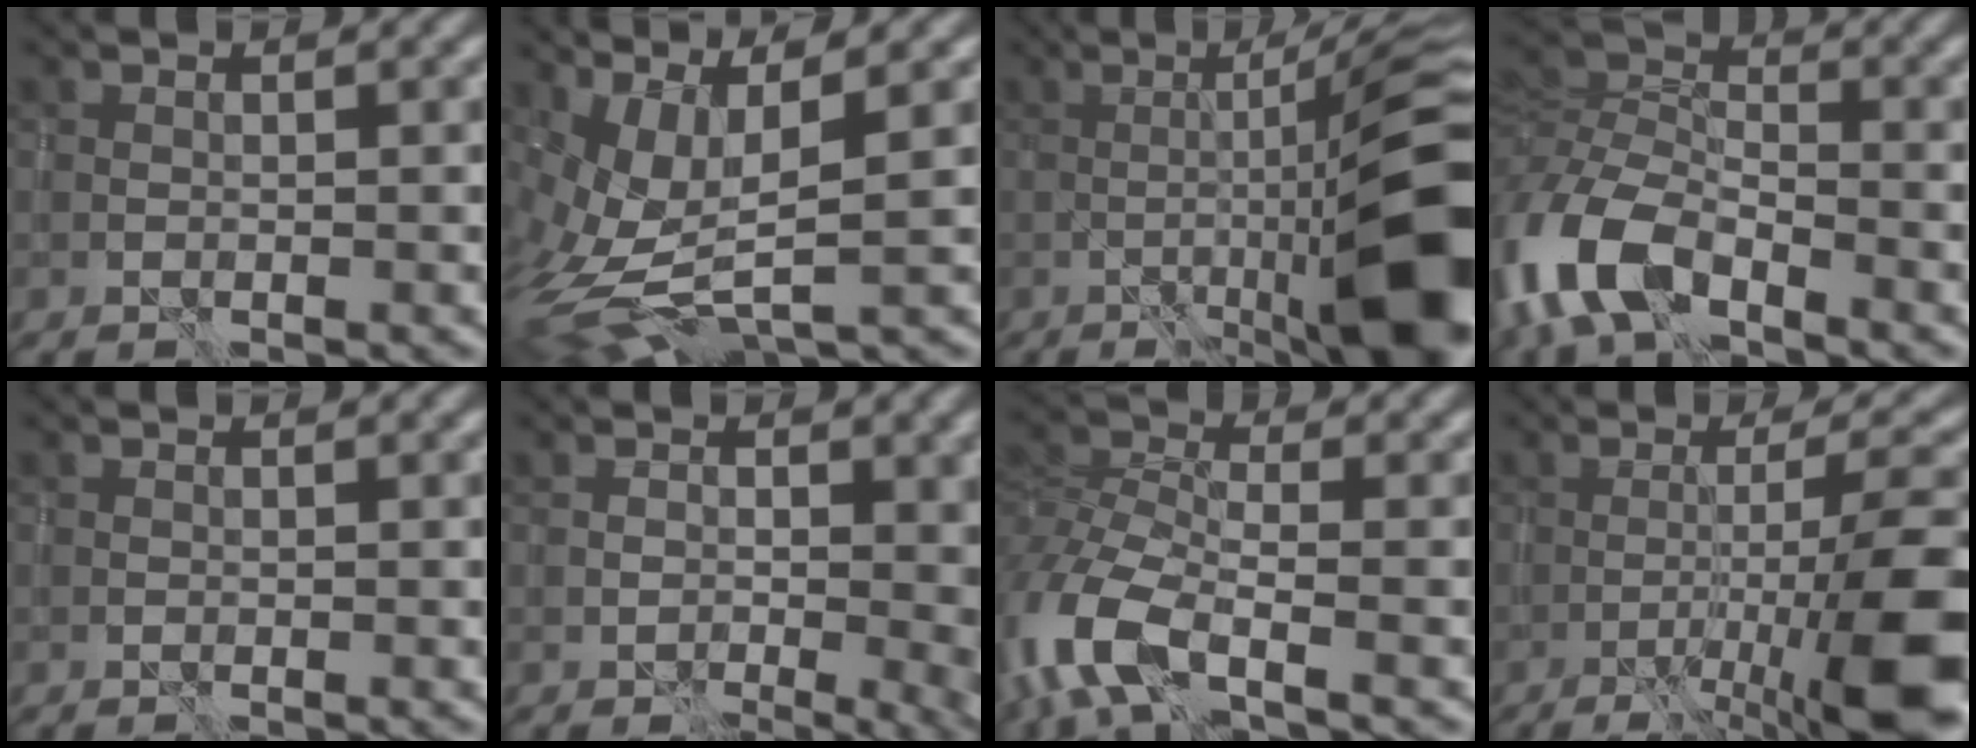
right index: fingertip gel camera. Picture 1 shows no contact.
{"total": 7.9, "force": [0.3, 3.3, 7.2], "torque": [-0.183, -0.008, 0.012]}
{"total": 14.5, "force": [-2.7, 2.6, 14.0], "torque": [-0.180, 0.026, -0.040]}
{"total": 8.8, "force": [-4.3, 4.9, 5.9], "torque": [-0.139, -0.005, -0.095]}
{"total": 0.0}
{"total": 7.5, "force": [-0.4, 4.2, 6.2], "torque": [-0.073, -0.020, 0.003]}
{"total": 8.4, "force": [-4.4, 3.8, 6.1], "torque": [-0.144, -0.009, -0.099]}
{"total": 10.6, "force": [-4.7, 1.5, 9.5], "torque": [-0.133, 0.013, -0.070]}